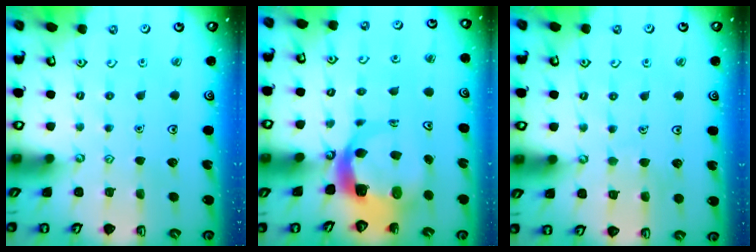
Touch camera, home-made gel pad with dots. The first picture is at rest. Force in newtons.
{"total": 6.8, "press": 6.7, "slide": 0.9}
{"total": 3.9, "press": 3.9, "slide": 0.3}